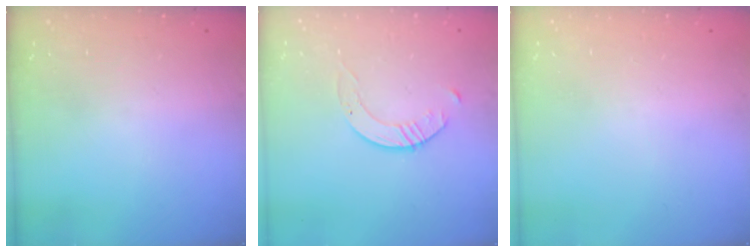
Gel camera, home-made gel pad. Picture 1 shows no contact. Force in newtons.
{"total": 2.6, "press": 2.6, "slide": 0.3}
{"total": 0.0}